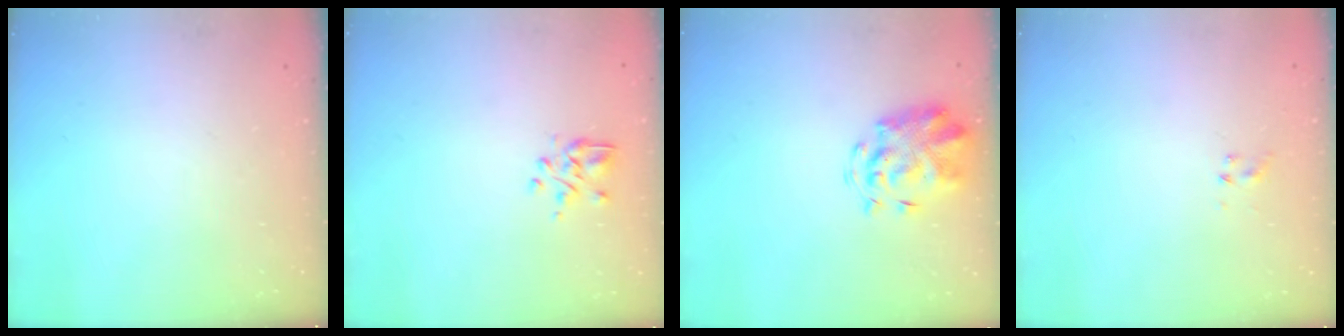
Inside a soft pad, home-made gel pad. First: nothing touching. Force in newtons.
{"total": 3.7, "press": 3.4, "slide": 1.3}
{"total": 3.8, "press": 3.6, "slide": 1.2}
{"total": 1.0, "press": 0.9, "slide": 0.4}